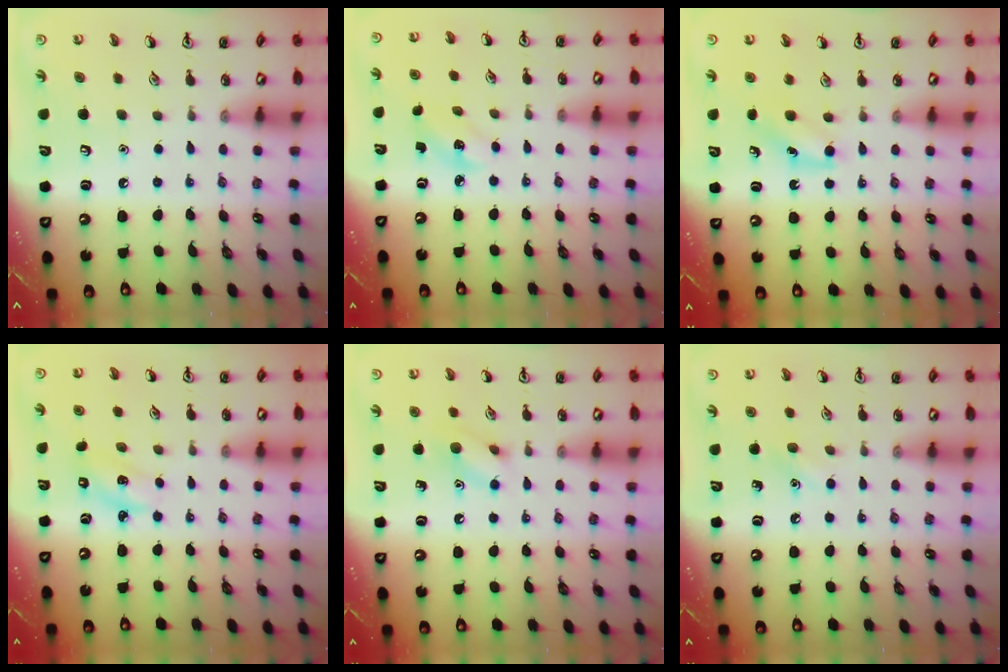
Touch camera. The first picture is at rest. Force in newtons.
{"total": 2.9, "press": 2.8, "slide": 0.9}
{"total": 3.9, "press": 3.7, "slide": 1.3}
{"total": 2.2, "press": 2.1, "slide": 0.7}
{"total": 8.1, "press": 8.0, "slide": 0.7}
{"total": 6.5, "press": 6.2, "slide": 1.9}